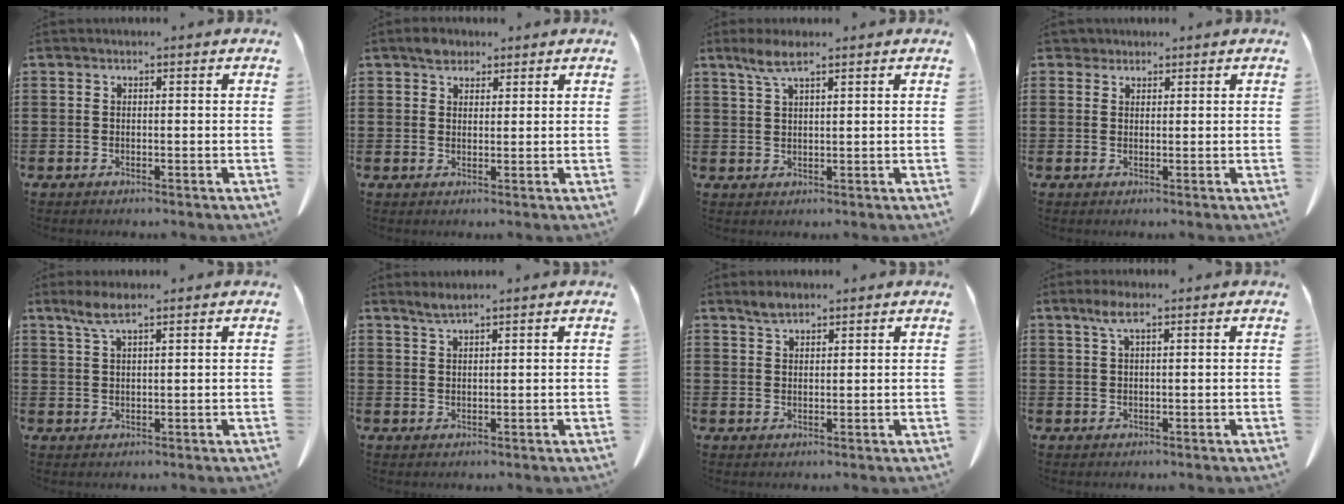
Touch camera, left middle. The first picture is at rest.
{"total": 2.7, "force": [2.0, 1.6, 0.7], "torque": [-0.010, 0.003, 0.038]}
{"total": 3.8, "force": [2.4, 0.7, 2.8], "torque": [-0.061, 0.003, 0.043]}
{"total": 1.5, "force": [1.3, 0.8, 0.0], "torque": [-0.007, 0.004, 0.027]}
{"total": 3.5, "force": [2.3, 0.6, 2.6], "torque": [-0.056, 0.002, 0.041]}
{"total": 1.7, "force": [1.4, 0.0, 0.9], "torque": [-0.019, 0.000, 0.027]}
{"total": 2.3, "force": [2.0, 0.8, 0.9], "torque": [-0.021, 0.003, 0.038]}
{"total": 3.2, "force": [1.6, 0.7, 2.7], "torque": [-0.056, 0.005, 0.026]}